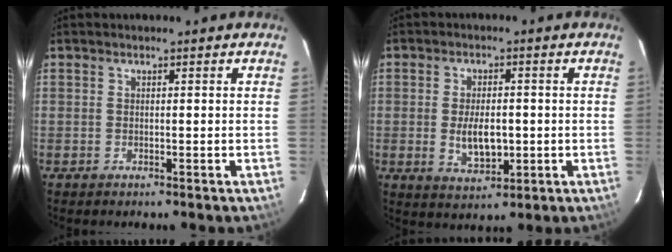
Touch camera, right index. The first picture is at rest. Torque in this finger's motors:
{"motor_torque": [0.08, 0.06, 0.13, 0.05]}